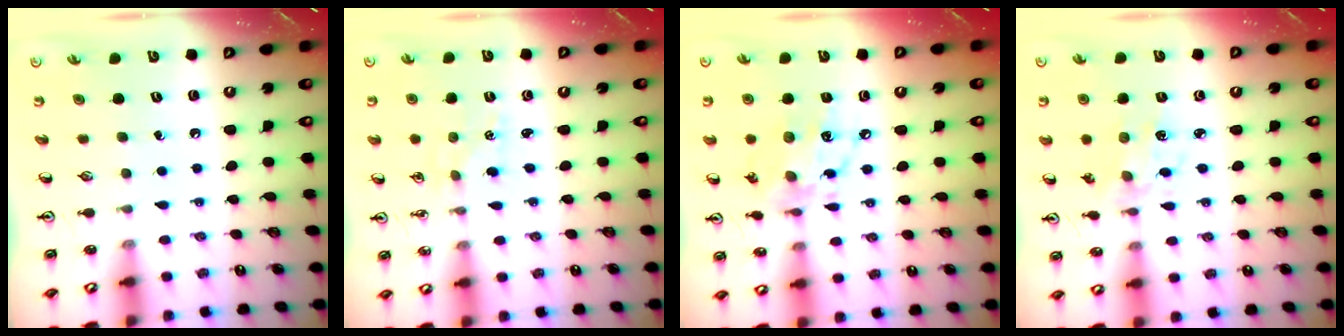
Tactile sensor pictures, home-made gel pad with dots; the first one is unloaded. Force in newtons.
{"total": 0.8, "press": 0.8, "slide": 0.1}
{"total": 11.4, "press": 11.4, "slide": 0.7}
{"total": 2.5, "press": 2.5, "slide": 0.5}